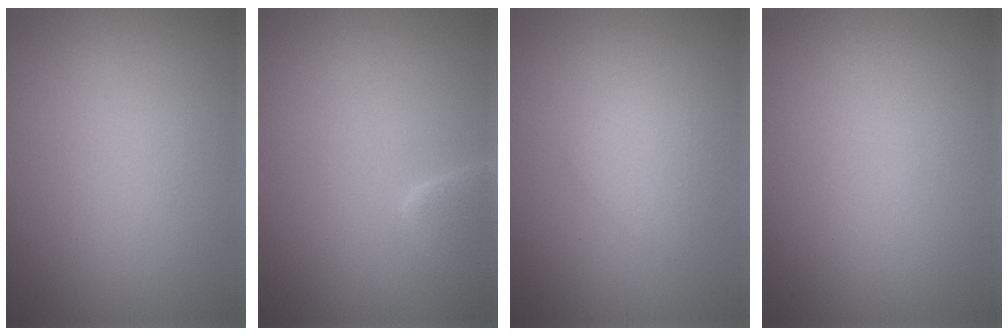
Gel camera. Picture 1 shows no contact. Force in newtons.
{"total": 3.0, "press": 3.0, "slide": 0.2}
{"total": 1.8, "press": 1.8, "slide": 0.0}
{"total": 0.0}